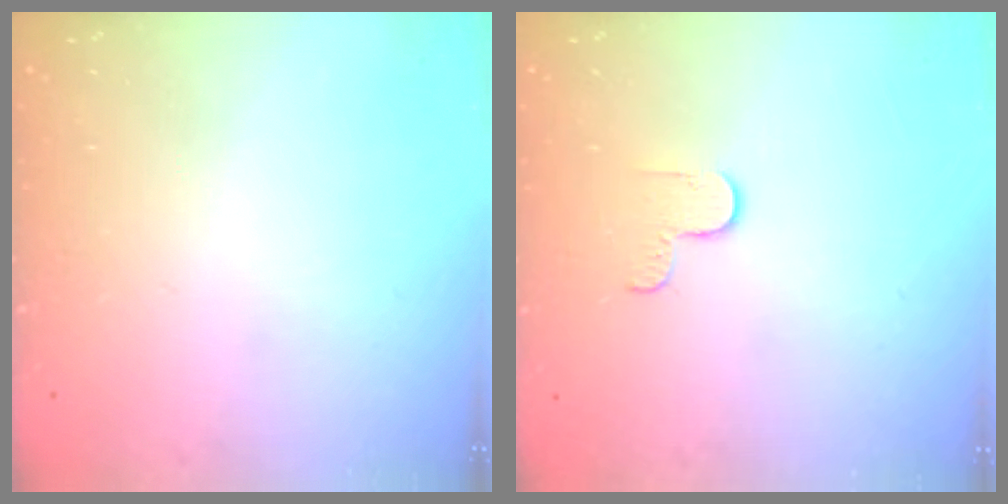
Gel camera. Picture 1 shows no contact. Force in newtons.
{"total": 2.7, "press": 2.6, "slide": 0.4}